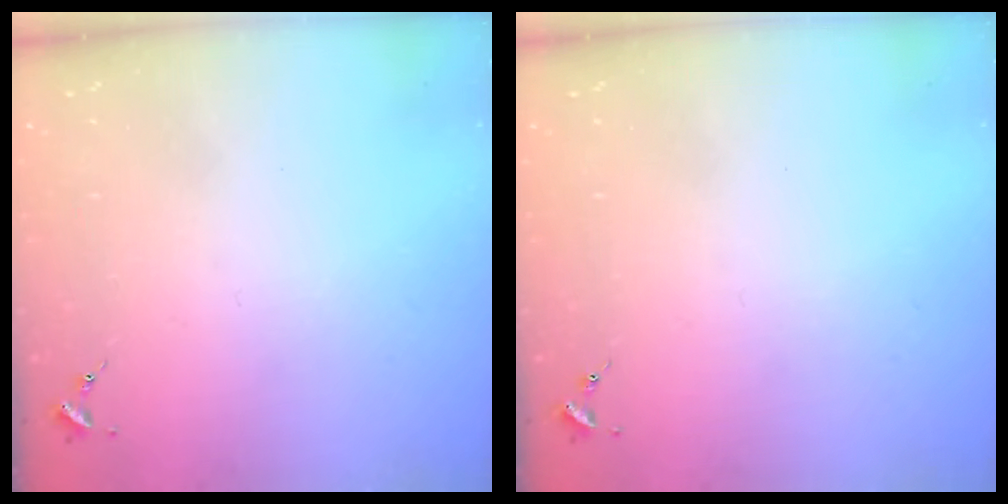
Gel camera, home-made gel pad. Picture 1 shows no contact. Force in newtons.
{"total": 0.0}